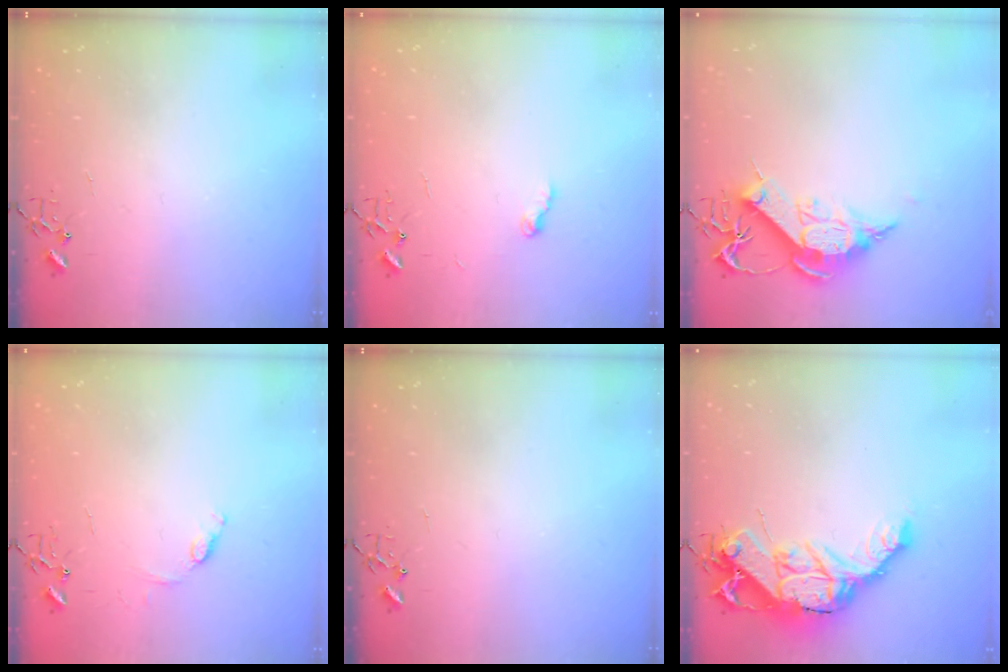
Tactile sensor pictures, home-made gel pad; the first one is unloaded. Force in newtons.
{"total": 5.0, "press": 4.9, "slide": 0.7}
{"total": 13.0, "press": 13.0, "slide": 1.1}
{"total": 7.3, "press": 7.3, "slide": 0.7}
{"total": 0.0}
{"total": 17.7, "press": 17.6, "slide": 1.5}